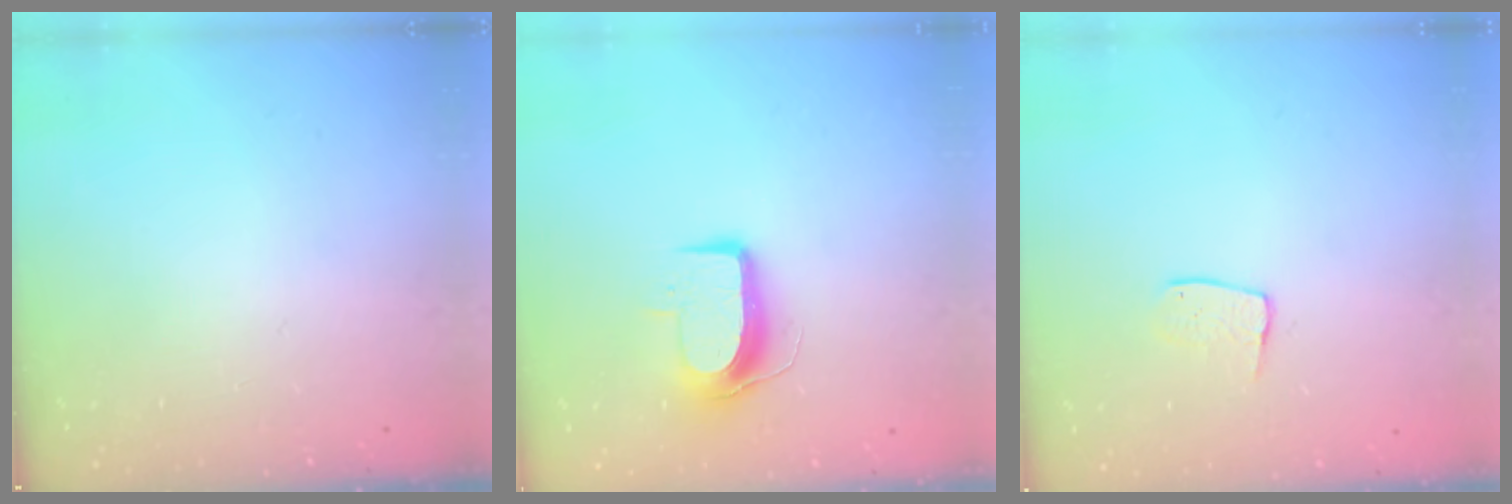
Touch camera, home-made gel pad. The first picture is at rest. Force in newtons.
{"total": 10.6, "press": 10.6, "slide": 0.8}
{"total": 6.1, "press": 6.1, "slide": 0.3}